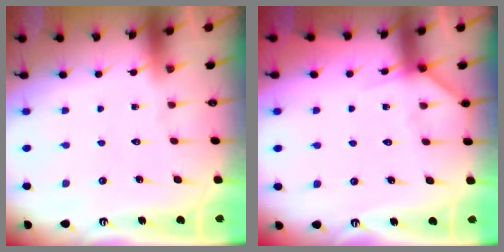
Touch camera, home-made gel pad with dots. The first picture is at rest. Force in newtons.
{"total": 5.6, "press": 5.6, "slide": 0.6}